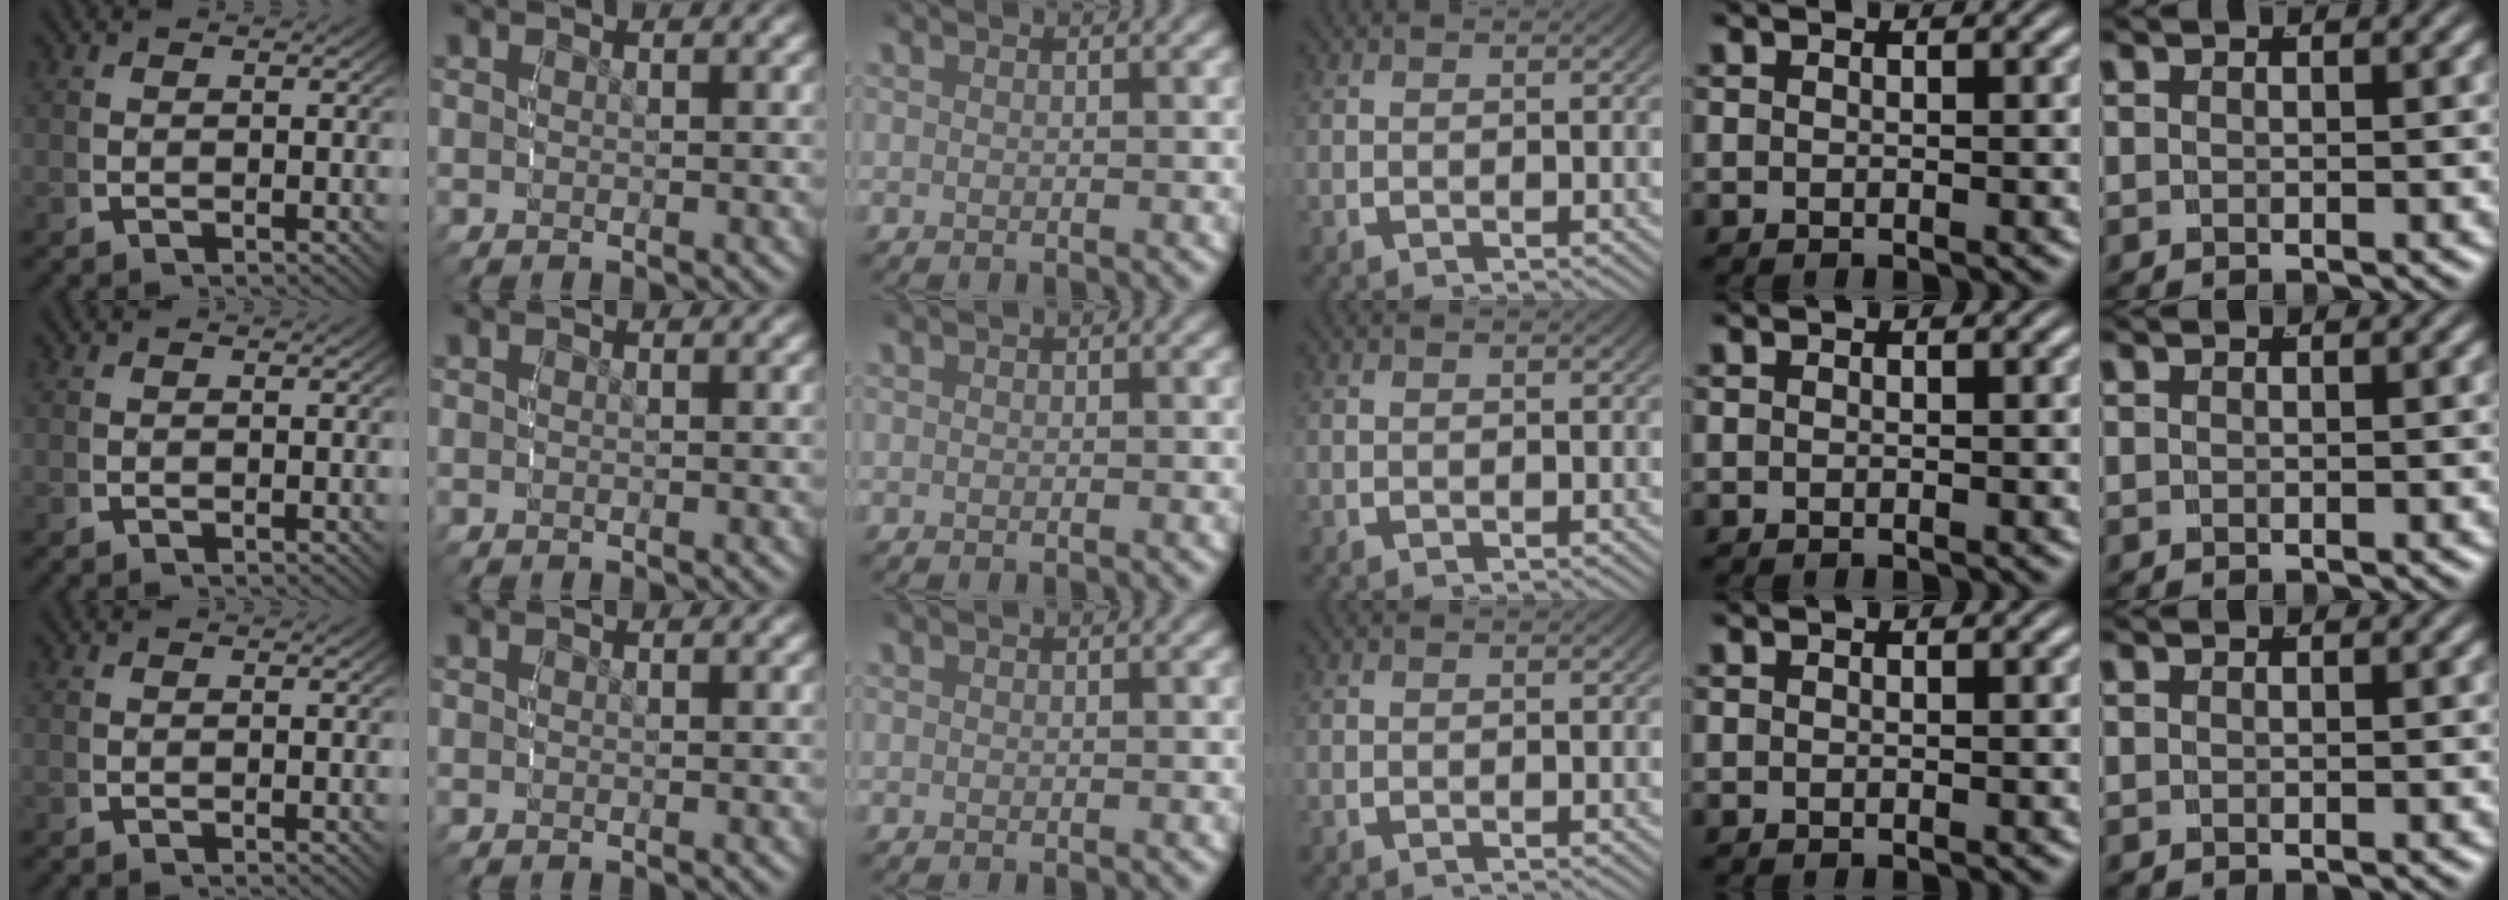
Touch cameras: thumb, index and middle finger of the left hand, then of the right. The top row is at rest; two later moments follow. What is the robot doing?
{"motion": "reach", "object": "toothpaste"}